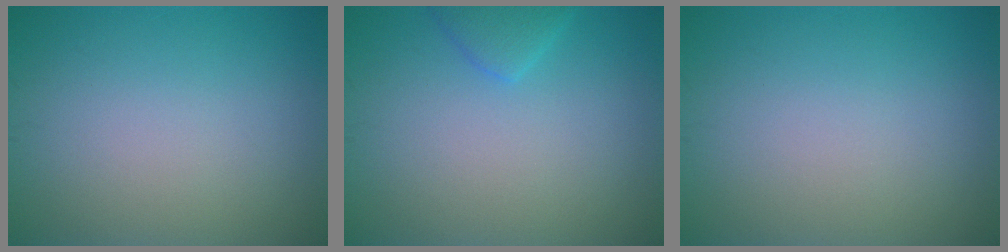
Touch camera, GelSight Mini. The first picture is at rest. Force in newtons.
{"total": 1.7, "press": 1.7, "slide": 0.2}
{"total": 0.0}